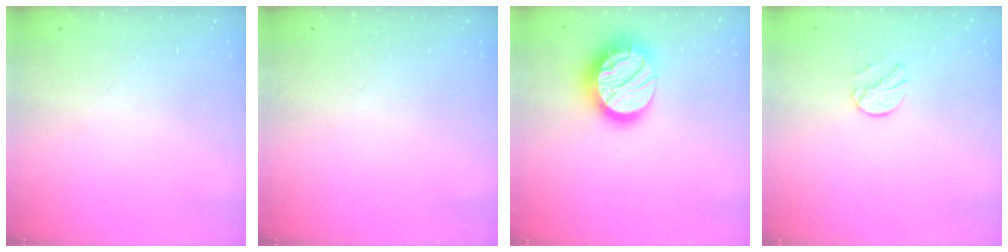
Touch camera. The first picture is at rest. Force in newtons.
{"total": 0.0}
{"total": 17.6, "press": 17.5, "slide": 1.2}
{"total": 7.3, "press": 7.3, "slide": 0.5}